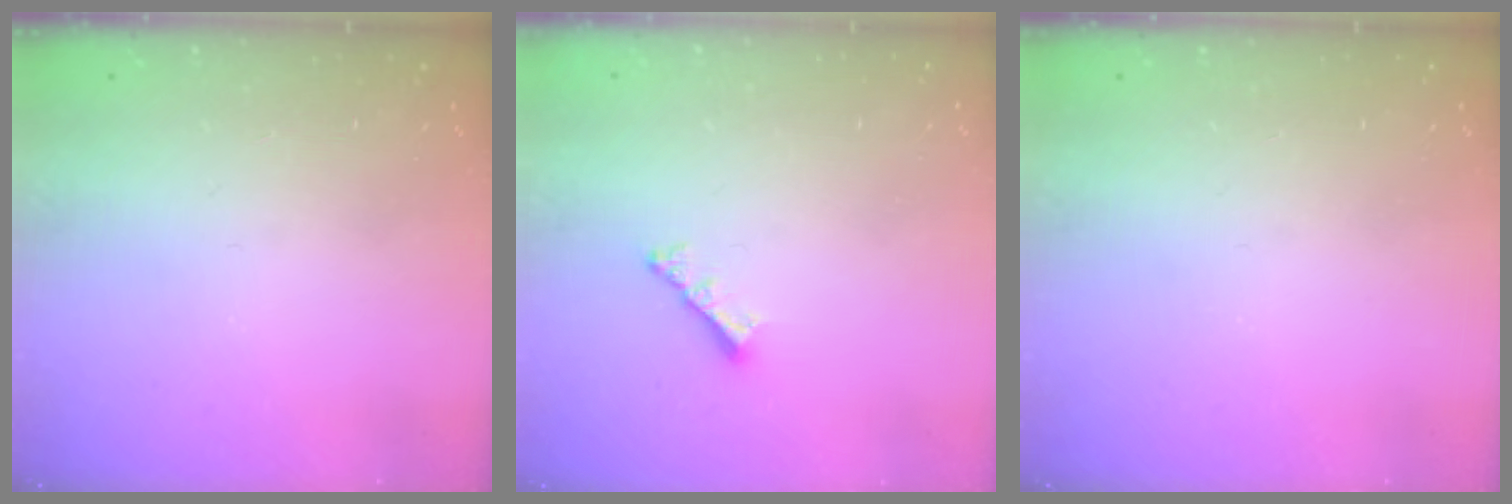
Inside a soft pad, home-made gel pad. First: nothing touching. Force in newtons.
{"total": 3.2, "press": 3.2, "slide": 0.7}
{"total": 0.0}